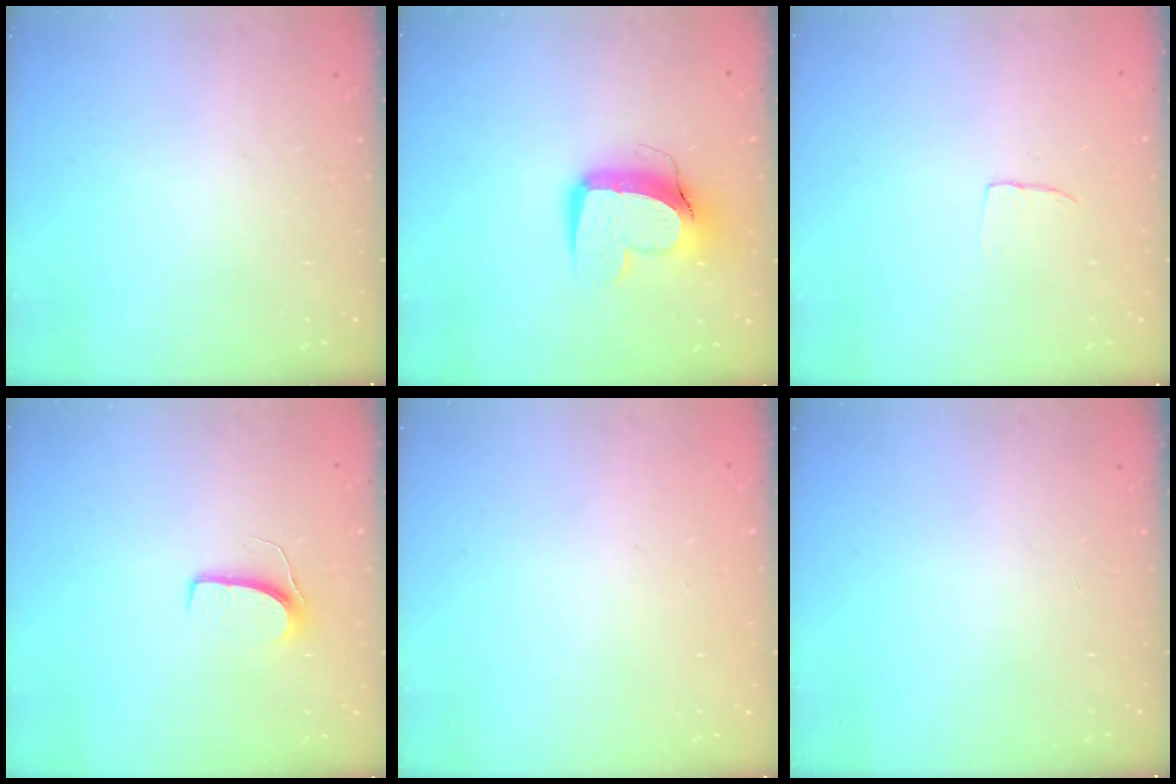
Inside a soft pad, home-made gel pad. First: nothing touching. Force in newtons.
{"total": 13.0, "press": 12.9, "slide": 1.7}
{"total": 2.4, "press": 2.4, "slide": 0.1}
{"total": 6.6, "press": 6.6, "slide": 0.5}
{"total": 0.0}
{"total": 0.0}